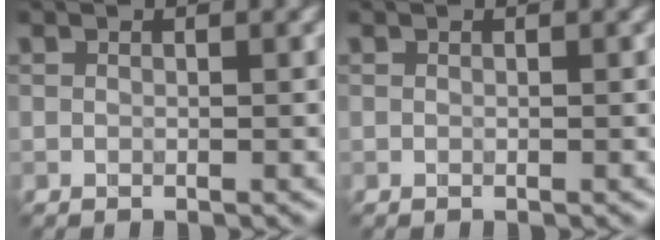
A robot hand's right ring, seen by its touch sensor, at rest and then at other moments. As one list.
[{"total": 0.0}]